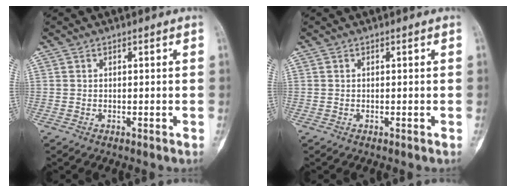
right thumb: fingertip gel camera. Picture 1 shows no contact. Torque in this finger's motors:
{"motor_torque": [-0.01, 0.01, 0.06, -0.06, 0.00]}